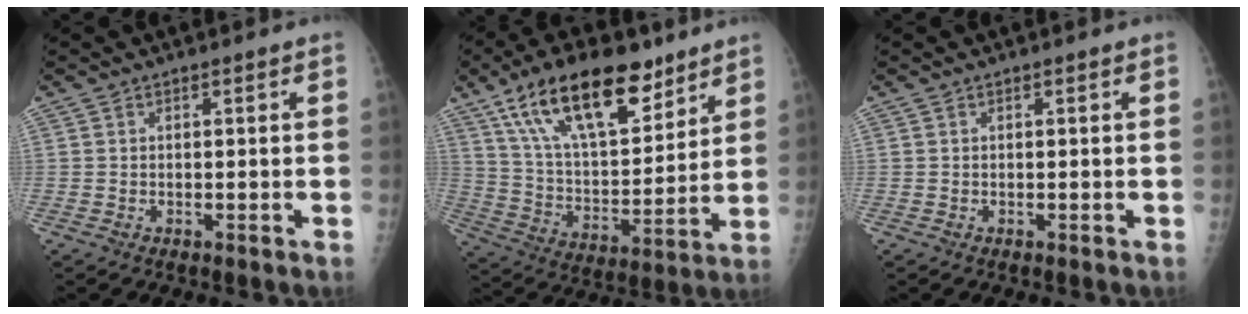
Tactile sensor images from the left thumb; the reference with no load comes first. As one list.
[{"total": 22.1, "force": [13.7, 9.6, 14.4], "torque": [-0.213, -0.045, 0.247]}, {"total": 0.0}]